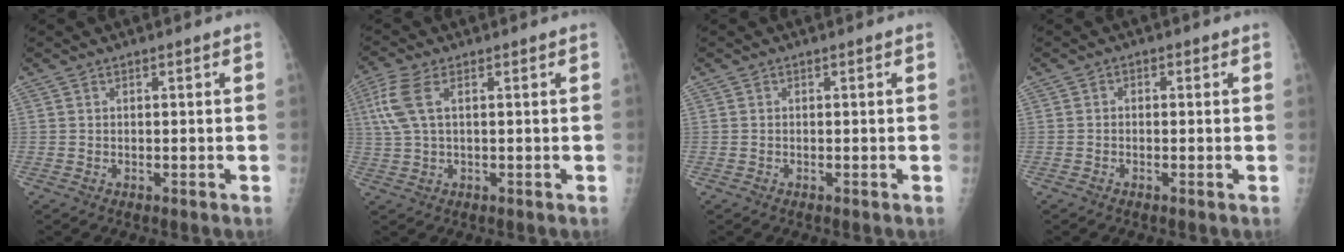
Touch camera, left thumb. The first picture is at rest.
{"total": 6.4, "force": [1.9, 2.8, 5.5], "torque": [-0.157, 0.012, 0.042]}
{"total": 0.0}
{"total": 0.7, "force": [0.0, 0.6, 0.5], "torque": [0.001, 0.002, -0.008]}